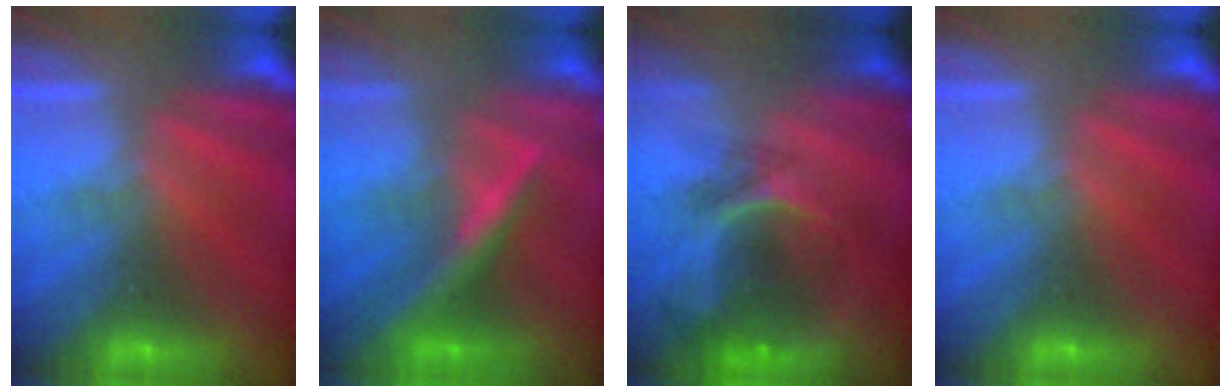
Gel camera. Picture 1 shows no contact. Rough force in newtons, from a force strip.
{"total": 2.4}
{"total": 6.6}
{"total": 0.0}